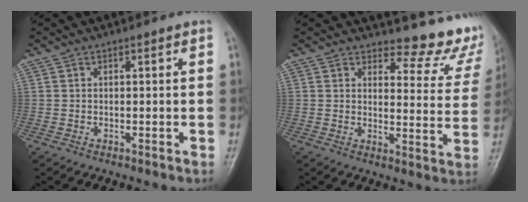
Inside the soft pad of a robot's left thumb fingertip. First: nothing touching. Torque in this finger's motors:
{"motor_torque": [0.22, 0.02, -0.29, -0.56, 0.02]}